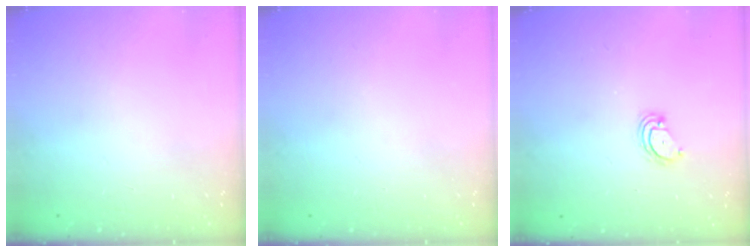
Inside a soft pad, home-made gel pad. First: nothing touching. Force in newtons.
{"total": 0.0}
{"total": 2.3, "press": 2.3, "slide": 0.2}